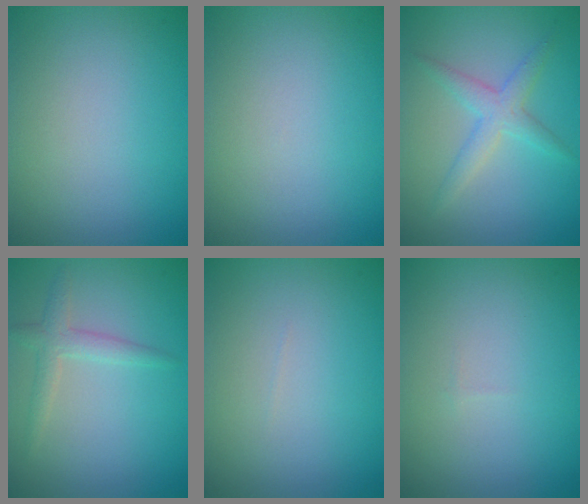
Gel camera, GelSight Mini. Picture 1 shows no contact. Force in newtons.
{"total": 0.0}
{"total": 2.5, "press": 2.5, "slide": 0.1}
{"total": 2.1, "press": 2.0, "slide": 0.1}
{"total": 0.0}
{"total": 0.0}